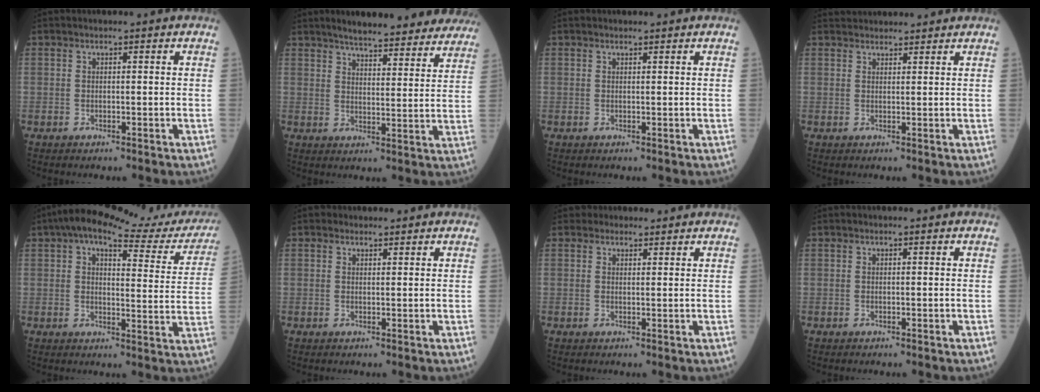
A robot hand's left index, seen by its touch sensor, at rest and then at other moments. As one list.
[{"total": 20.4, "force": [18.3, 3.6, 8.4], "torque": [-0.100, -0.004, 0.224]}, {"total": 0.5, "force": [0.5, 0.1, 0.0], "torque": [-0.009, 0.001, 0.009]}, {"total": 5.5, "force": [5.4, 1.1, 0.9], "torque": [-0.009, 0.035, 0.075]}, {"total": 20.6, "force": [18.0, 4.2, 9.1], "torque": [-0.116, -0.003, 0.207]}, {"total": 0.9, "force": [0.8, 0.5, 0.0], "torque": [-0.004, 0.000, 0.009]}, {"total": 2.1, "force": [1.8, 1.0, -0.3], "torque": [0.007, 0.007, 0.021]}, {"total": 0.0}]